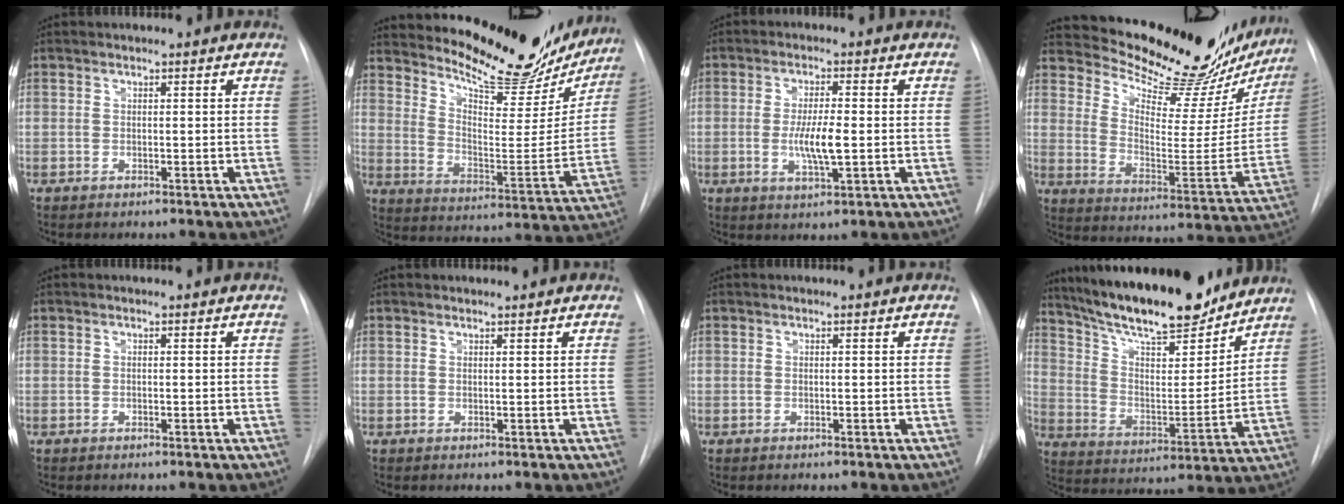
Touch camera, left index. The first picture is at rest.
{"total": 21.4, "force": [19.3, 5.3, 7.7], "torque": [-0.114, -0.048, 0.261]}
{"total": 5.8, "force": [-0.7, 1.0, 5.7], "torque": [-0.110, -0.008, -0.011]}
{"total": 25.9, "force": [23.6, 5.4, 9.2], "torque": [-0.140, -0.080, 0.306]}
{"total": 0.0}
{"total": 0.8, "force": [0.8, 0.0, 0.1], "torque": [-0.006, 0.009, 0.016]}
{"total": 0.0}
{"total": 21.0, "force": [18.2, 3.9, 9.8], "torque": [-0.168, -0.004, 0.290]}